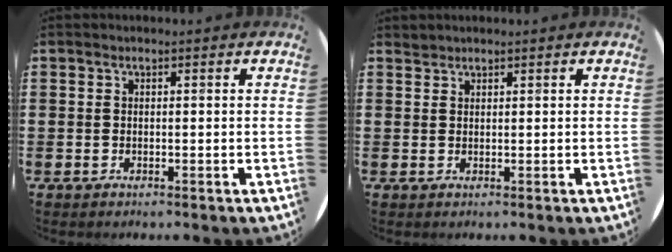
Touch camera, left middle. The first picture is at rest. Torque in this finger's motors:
{"motor_torque": [-0.28, -0.14, -0.01, 0.01]}